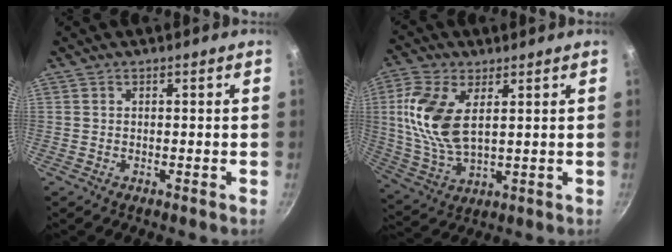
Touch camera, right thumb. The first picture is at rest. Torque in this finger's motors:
{"motor_torque": [-0.99, 1.71, 1.46, 0.47, 0.14]}